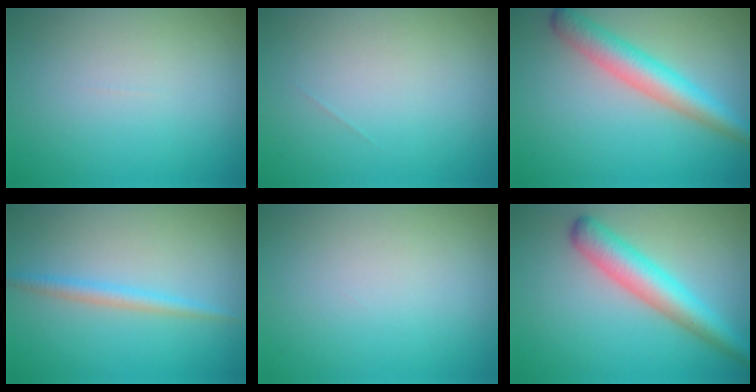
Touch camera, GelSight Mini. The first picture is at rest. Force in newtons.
{"total": 0.0}
{"total": 4.5, "press": 4.5, "slide": 0.2}
{"total": 1.7, "press": 1.7, "slide": 0.1}
{"total": 0.0}
{"total": 4.8, "press": 4.8, "slide": 0.2}